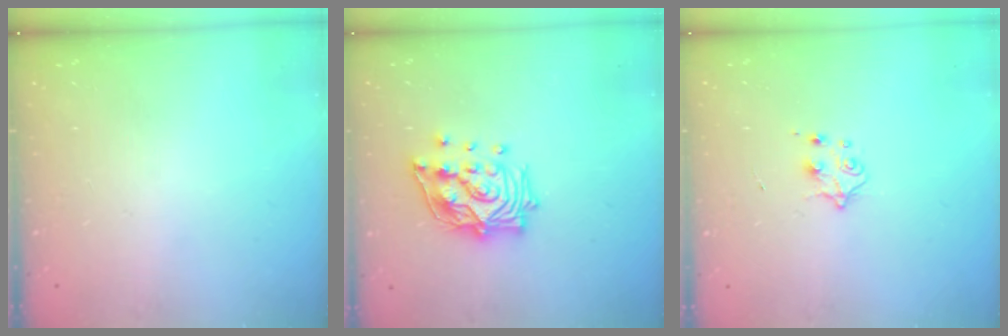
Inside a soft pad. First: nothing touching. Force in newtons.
{"total": 17.3, "press": 17.1, "slide": 2.3}
{"total": 4.1, "press": 4.0, "slide": 0.6}